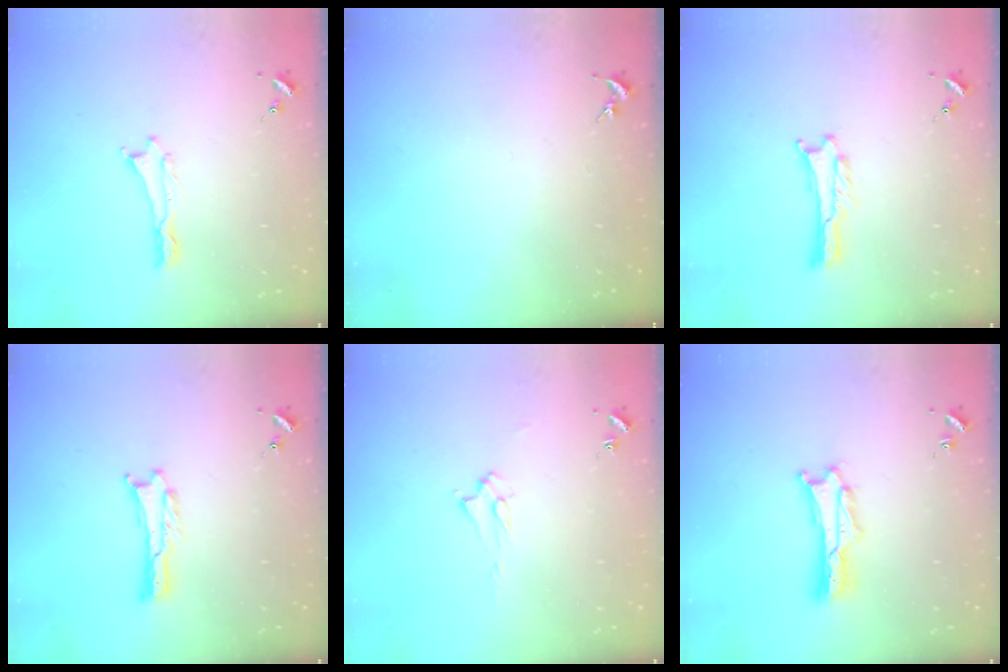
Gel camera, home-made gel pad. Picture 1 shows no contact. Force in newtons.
{"total": 0.0}
{"total": 0.0}
{"total": 0.0}
{"total": 1.9, "press": 1.9, "slide": 0.3}
{"total": 1.4, "press": 1.3, "slide": 0.2}